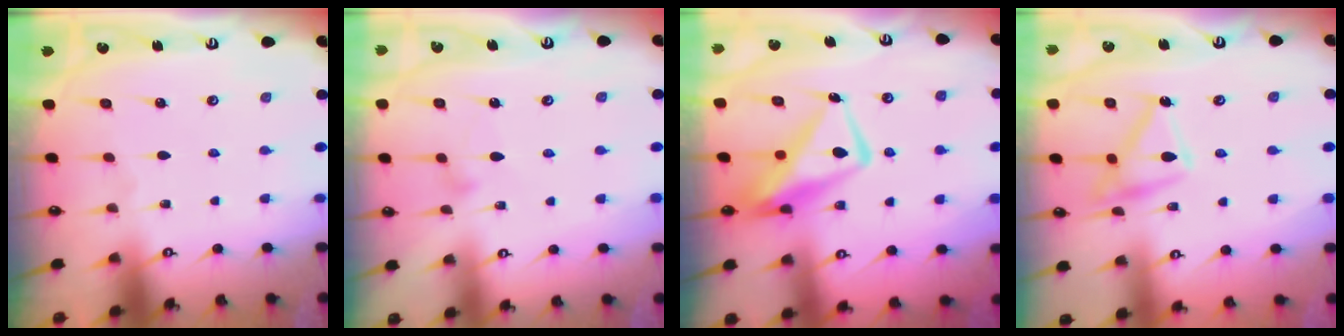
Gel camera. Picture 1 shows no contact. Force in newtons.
{"total": 7.7, "press": 7.7, "slide": 0.5}
{"total": 10.7, "press": 10.6, "slide": 1.2}
{"total": 13.8, "press": 13.8, "slide": 0.5}